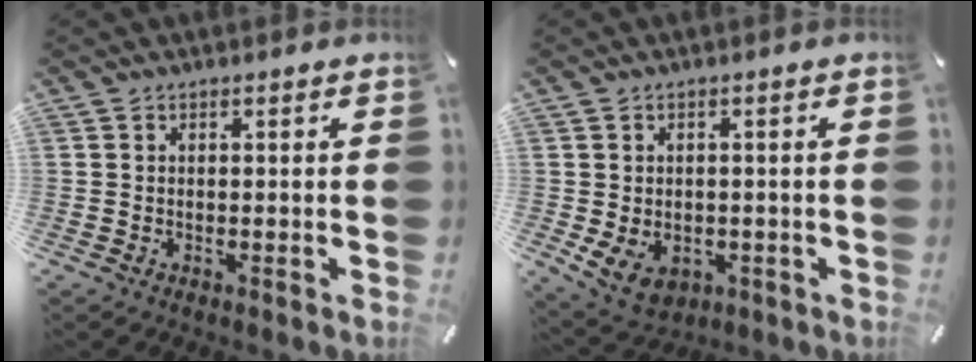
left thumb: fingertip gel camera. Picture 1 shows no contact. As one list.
[{"total": 6.2, "force": [-1.4, 5.1, 3.3], "torque": [-0.060, 0.005, -0.025]}]